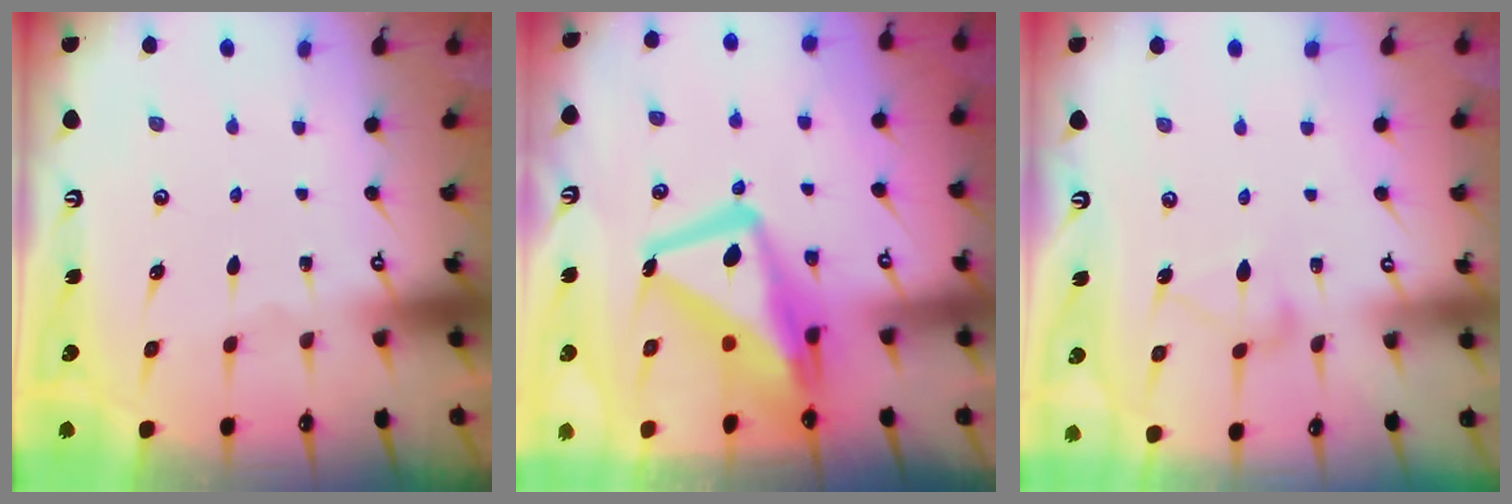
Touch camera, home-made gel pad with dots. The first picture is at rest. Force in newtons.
{"total": 16.9, "press": 16.9, "slide": 1.7}
{"total": 8.7, "press": 8.7, "slide": 0.5}